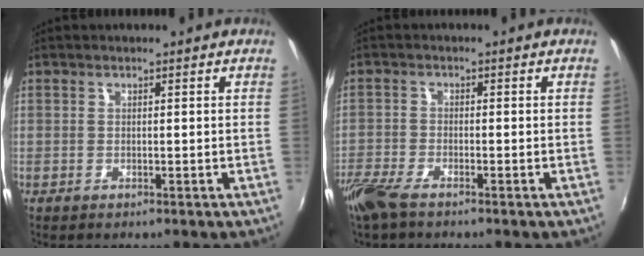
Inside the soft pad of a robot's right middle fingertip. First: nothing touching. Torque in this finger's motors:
{"motor_torque": [1.11, -1.03, 0.63, 0.21]}